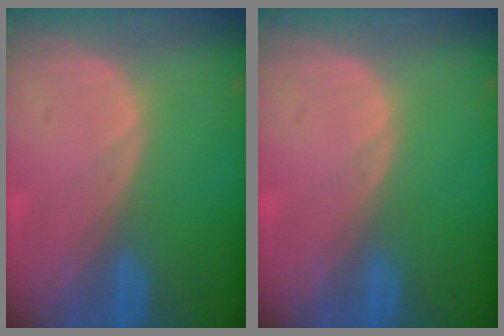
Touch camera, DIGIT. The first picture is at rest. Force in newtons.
{"total": 0.0}